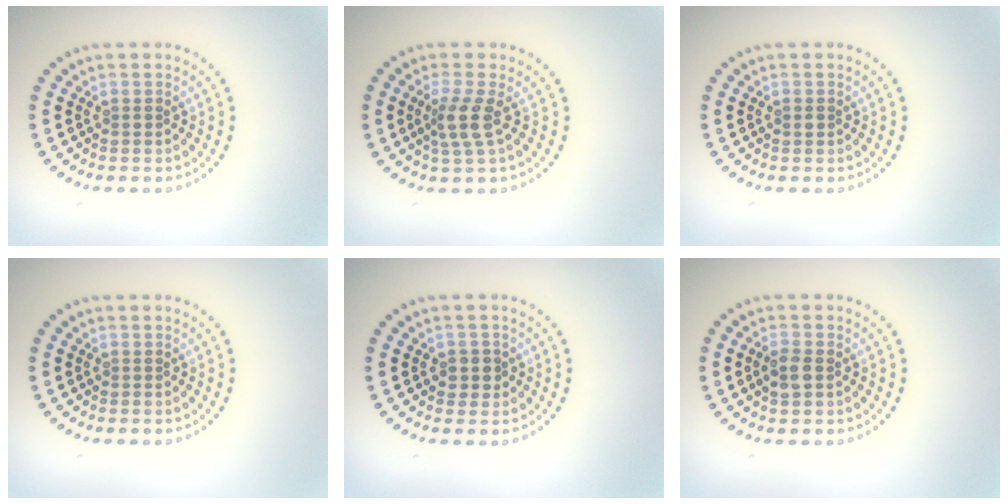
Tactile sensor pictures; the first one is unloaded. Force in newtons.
{"total": 2.8, "press": 2.2, "slide": 1.7}
{"total": 0.7, "press": 0.7, "slide": 0.0}
{"total": 0.0}
{"total": 1.7, "press": 1.6, "slide": 0.6}
{"total": 1.9, "press": 1.9, "slide": 0.3}